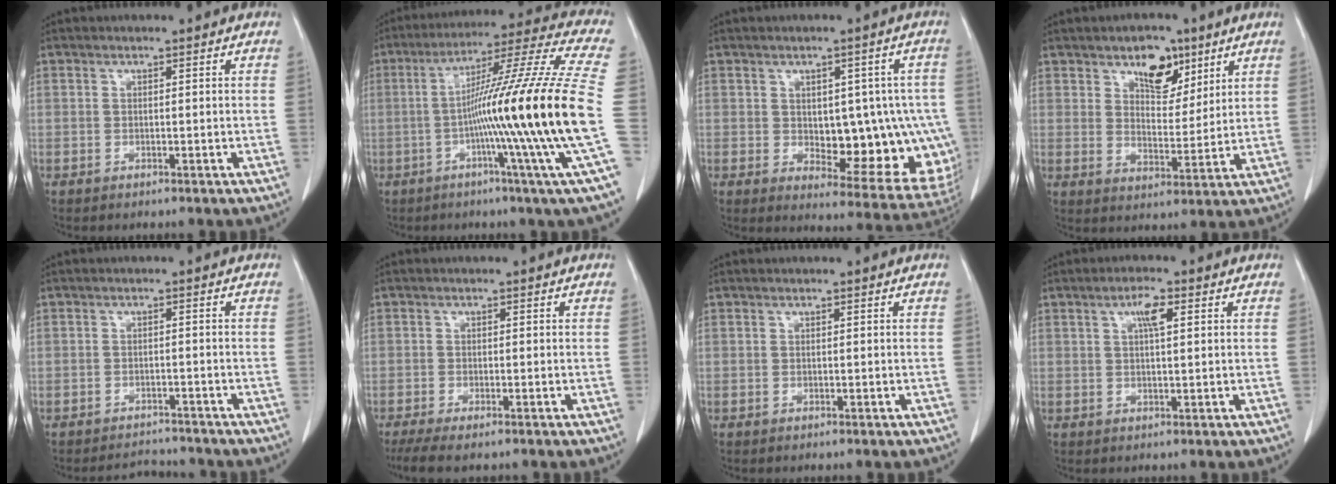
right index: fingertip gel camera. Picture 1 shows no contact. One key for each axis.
{"total": 22.8, "fx": -3.2, "fy": -3.2, "fz": 22.3, "tx": -0.315, "ty": -0.007, "tz": -0.078}
{"total": 14.9, "fx": -1.0, "fy": 7.2, "fz": 13.1, "tx": -0.121, "ty": 0.010, "tz": 0.013}
{"total": 7.7, "fx": 4.7, "fy": 4.2, "fz": 4.4, "tx": -0.063, "ty": 0.003, "tz": 0.079}
{"total": 3.7, "fx": -3.6, "fy": 0.8, "fz": -0.4, "tx": 0.005, "ty": 0.001, "tz": -0.053}
{"total": 5.4, "fx": -4.1, "fy": 1.0, "fz": 3.4, "tx": -0.056, "ty": -0.013, "tz": -0.065}
{"total": 0.0}
{"total": 3.3, "fx": 1.2, "fy": 0.6, "fz": 3.0, "tx": -0.057, "ty": 0.003, "tz": 0.021}